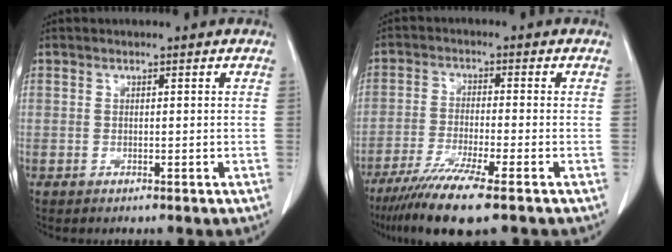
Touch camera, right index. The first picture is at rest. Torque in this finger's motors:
{"motor_torque": [1.10, -1.04, 0.44, 0.16]}